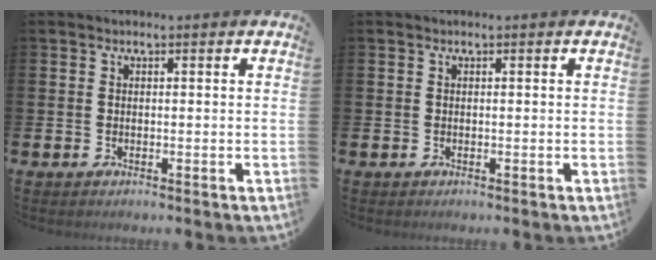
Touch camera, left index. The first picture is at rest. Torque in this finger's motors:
{"motor_torque": [0.01, 0.00, 0.00, 0.00]}